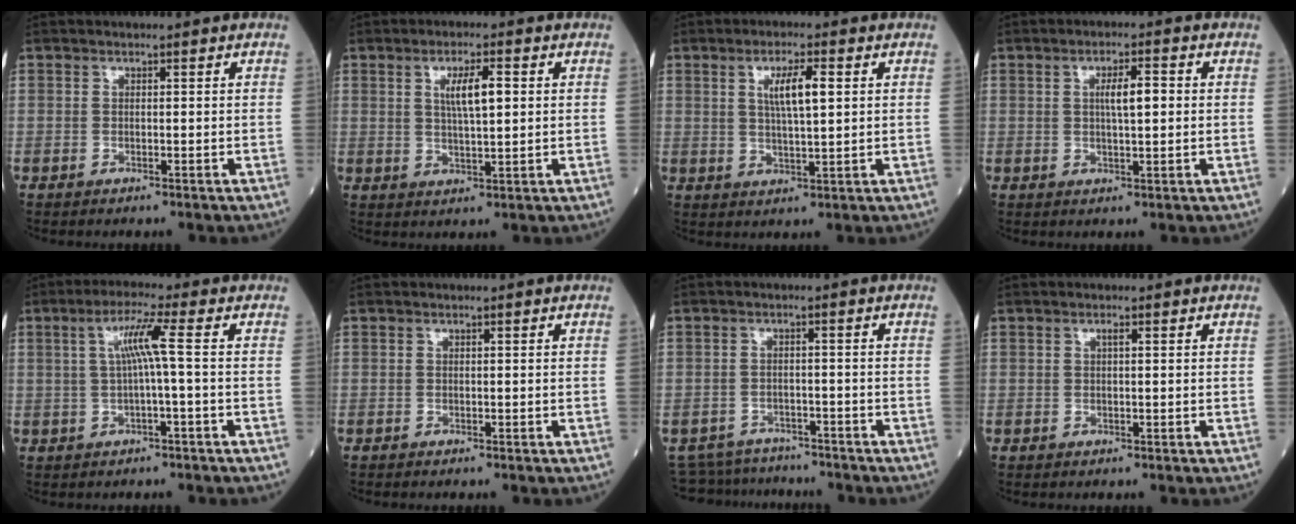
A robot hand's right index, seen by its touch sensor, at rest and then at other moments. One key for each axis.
{"total": 5.2, "fx": 1.4, "fy": 0.9, "fz": 5.0, "tx": -0.090, "ty": 0.003, "tz": 0.026}
{"total": 5.6, "fx": 1.6, "fy": 0.8, "fz": 5.3, "tx": -0.098, "ty": 0.003, "tz": 0.030}
{"total": 4.2, "fx": 0.6, "fy": 0.8, "fz": 4.1, "tx": -0.070, "ty": 0.005, "tz": 0.009}
{"total": 5.2, "fx": 0.4, "fy": -0.9, "fz": 5.1, "tx": -0.098, "ty": 0.013, "tz": 0.012}
{"total": 0.0}
{"total": 7.2, "fx": -6.6, "fy": 2.7, "fz": -0.3, "tx": 0.003, "ty": 0.015, "tz": -0.091}
{"total": 0.6, "fx": 0.2, "fy": 0.0, "fz": 0.6, "tx": -0.012, "ty": 0.001, "tz": 0.003}